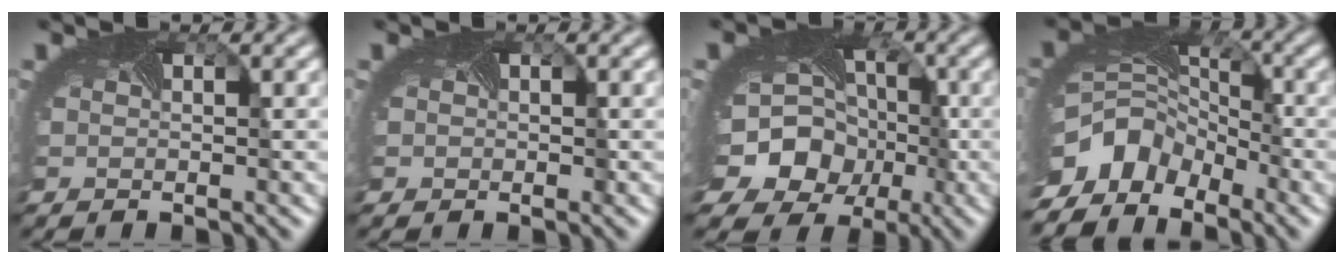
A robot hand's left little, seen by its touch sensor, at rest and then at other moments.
{"total": 0.9, "force": [0.0, 0.9, 0.3], "torque": [0.005, -0.002, 0.000]}
{"total": 13.1, "force": [-3.7, 10.9, 6.2], "torque": [-0.113, -0.031, -0.067]}
{"total": 8.5, "force": [-5.4, 5.6, 3.5], "torque": [-0.081, -0.017, -0.089]}